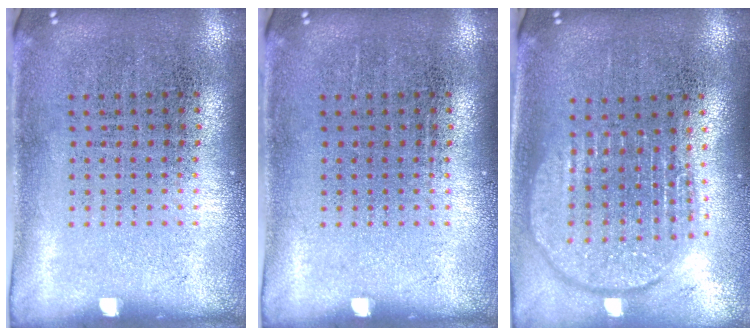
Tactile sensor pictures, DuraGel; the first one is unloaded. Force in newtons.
{"total": 0.0}
{"total": 1.8, "press": 1.6, "slide": 1.0}